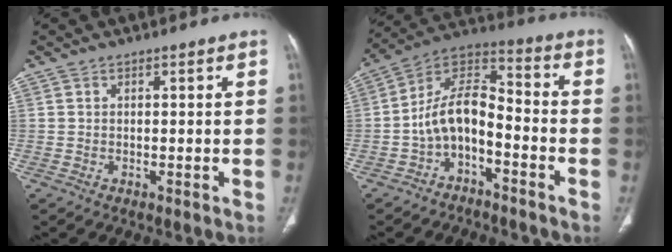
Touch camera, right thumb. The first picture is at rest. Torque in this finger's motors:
{"motor_torque": [0.00, 0.08, -0.09, -0.06, 0.02]}